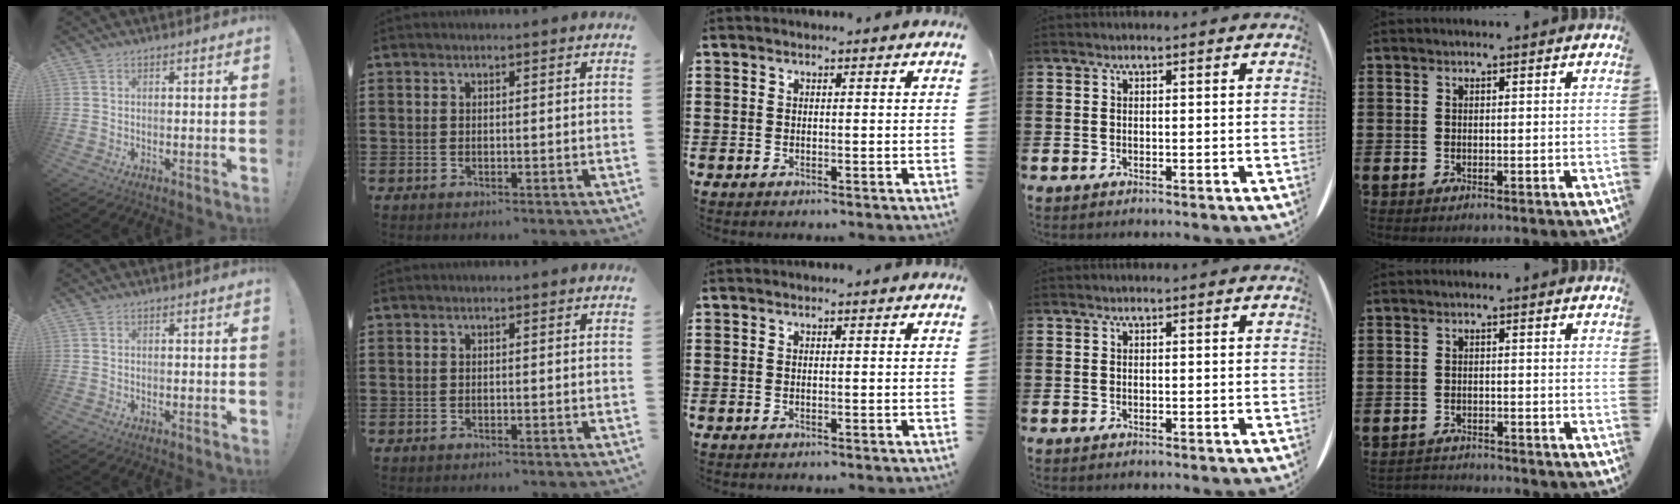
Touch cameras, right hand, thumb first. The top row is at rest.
{"little": {"total": 2.0, "force": [-2.0, 0.1, -0.3], "torque": [-0.002, 0.002, -0.044]}}